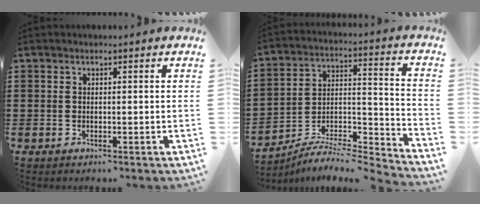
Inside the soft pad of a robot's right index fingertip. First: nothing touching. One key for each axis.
{"total": 5.6, "fx": -5.2, "fy": 1.0, "fz": 1.7, "tx": -0.029, "ty": -0.006, "tz": -0.106}